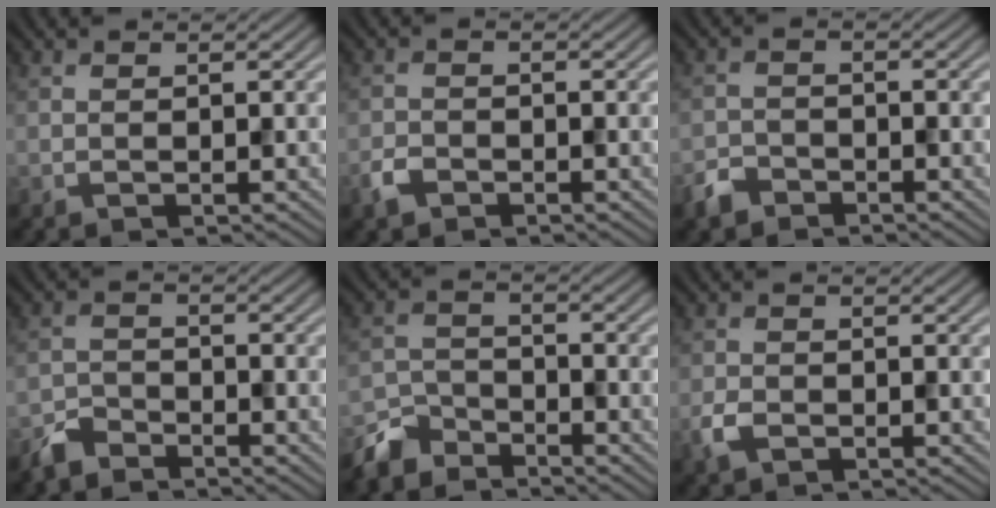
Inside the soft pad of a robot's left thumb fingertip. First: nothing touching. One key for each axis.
{"total": 2.2, "fx": -1.6, "fy": 1.2, "fz": 0.8, "tx": -0.020, "ty": -0.002, "tz": -0.038}
{"total": 2.8, "fx": -2.3, "fy": 1.4, "fz": 0.7, "tx": -0.015, "ty": -0.002, "tz": -0.055}
{"total": 3.2, "fx": -2.9, "fy": 1.3, "fz": 0.8, "tx": -0.017, "ty": -0.001, "tz": -0.067}
{"total": 5.4, "fx": -4.8, "fy": 2.3, "fz": 1.3, "tx": -0.032, "ty": -0.005, "tz": -0.109}
{"total": 2.3, "fx": -1.3, "fy": 1.5, "fz": 1.3, "tx": -0.034, "ty": -0.005, "tz": -0.030}